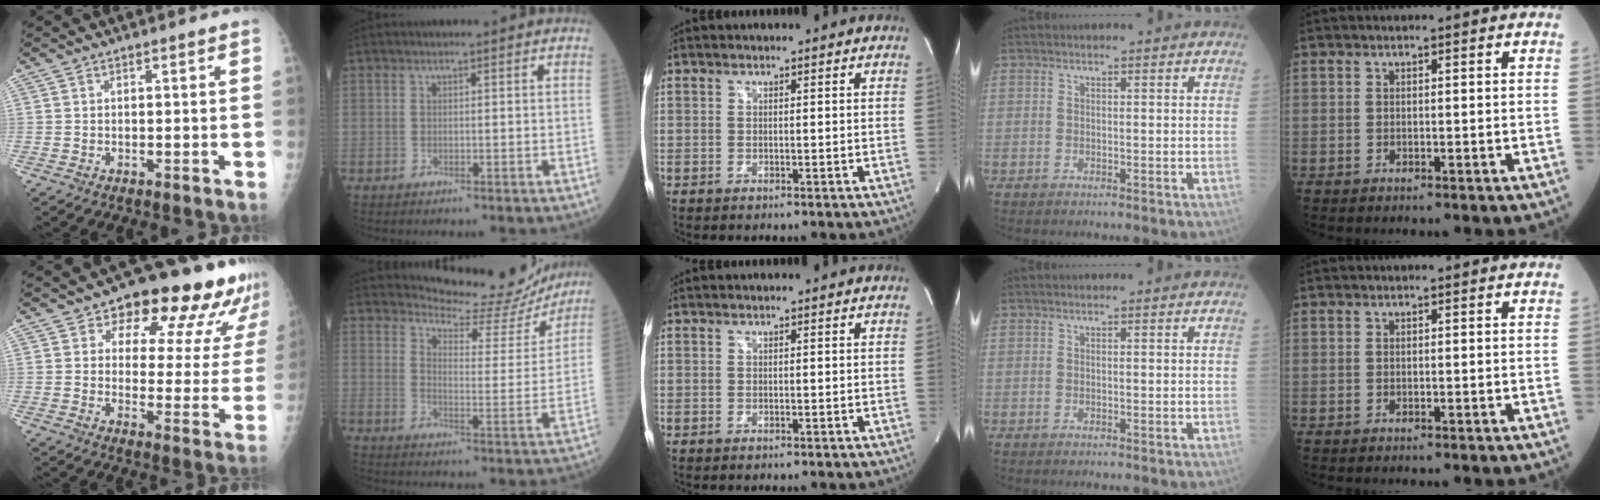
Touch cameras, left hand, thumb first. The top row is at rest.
{"thumb": {"total": 18.7, "force": [13.6, 8.5, 9.5], "torque": [-0.068, -0.059, 0.160]}, "index": {"total": 14.4, "force": [14.0, 2.7, 1.6], "torque": [-0.018, -0.041, 0.168]}}